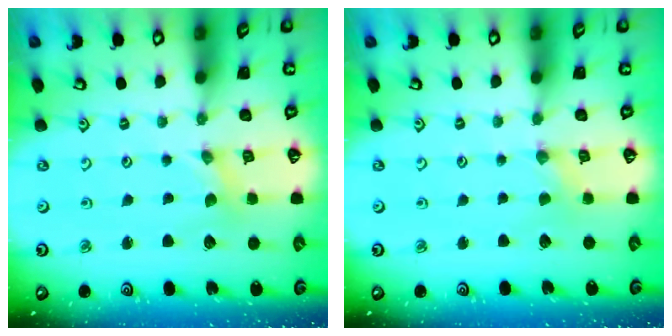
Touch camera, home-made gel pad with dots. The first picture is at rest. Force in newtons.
{"total": 0.0}